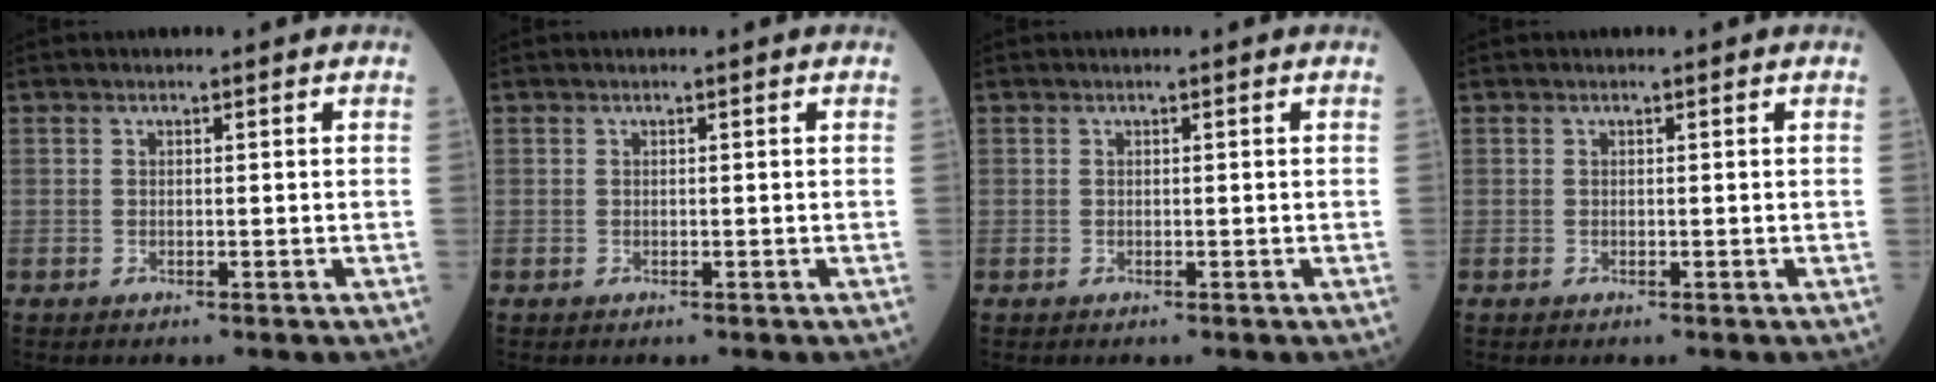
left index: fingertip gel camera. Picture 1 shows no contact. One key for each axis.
{"total": 0.0}
{"total": 0.0}
{"total": 0.0}